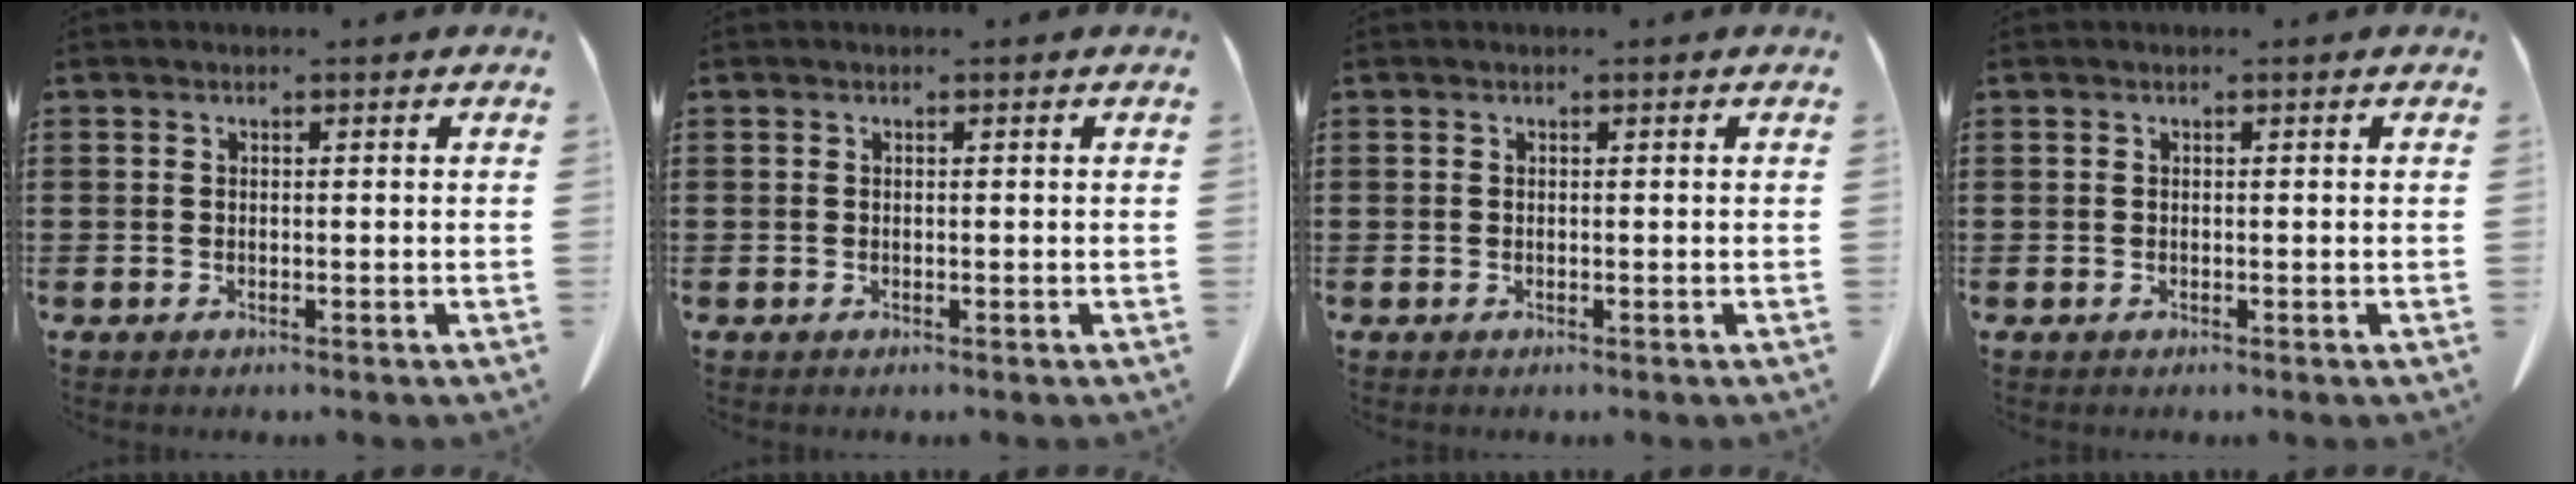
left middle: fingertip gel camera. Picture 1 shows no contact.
{"total": 0.0}
{"total": 0.0}
{"total": 0.0}